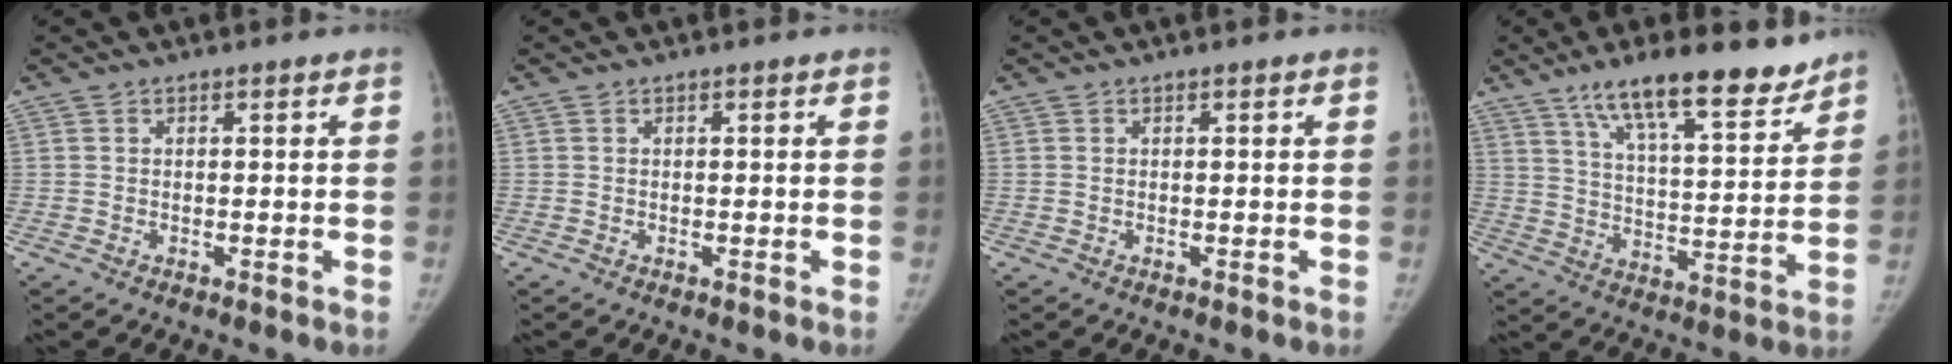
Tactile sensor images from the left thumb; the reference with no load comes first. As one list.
[{"total": 0.0}, {"total": 0.0}, {"total": 16.8, "force": [12.3, 4.5, 10.5], "torque": [-0.134, -0.063, 0.203]}]